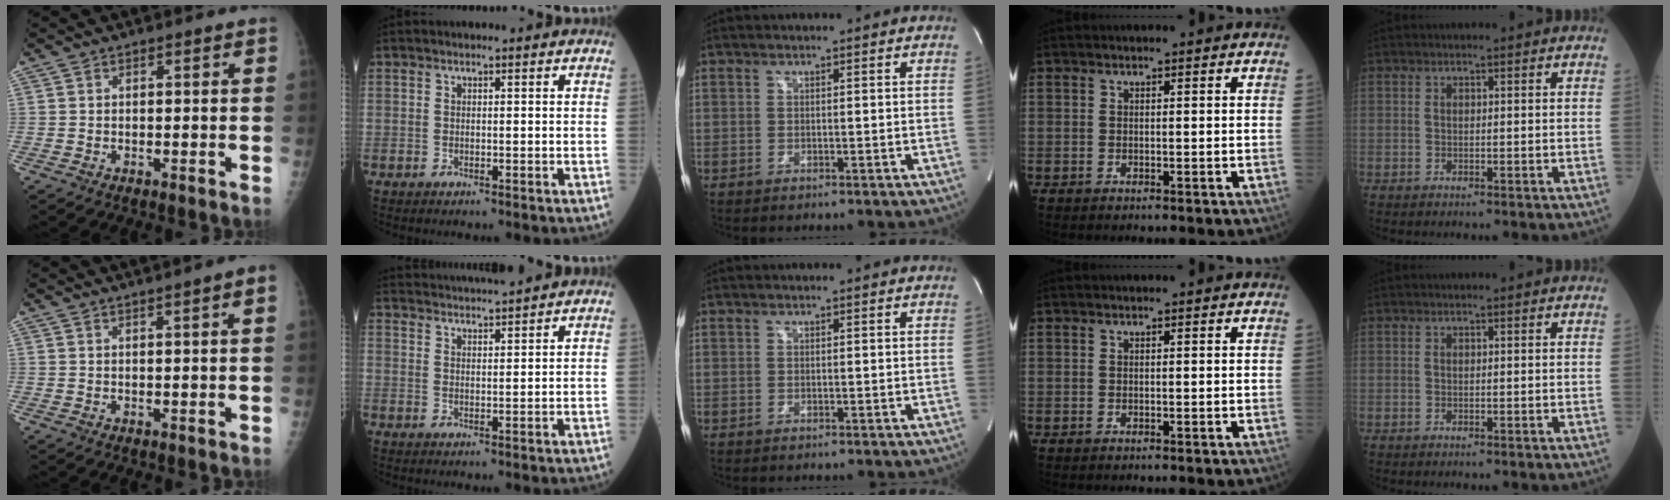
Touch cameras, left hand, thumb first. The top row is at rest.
{"thumb": {"total": 4.2, "force": [2.4, -0.2, 3.5], "torque": [-0.048, 0.010, 0.035]}, "index": {"total": 9.2, "force": [8.9, -0.7, 2.3], "torque": [-0.043, 0.024, 0.139]}}